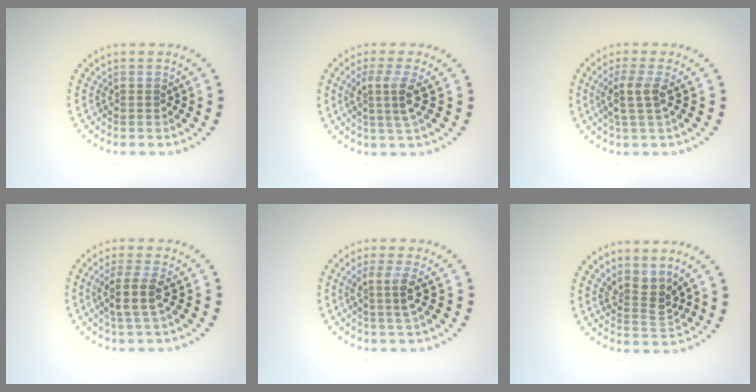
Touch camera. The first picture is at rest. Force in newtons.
{"total": 2.9, "press": 2.1, "slide": 2.0}
{"total": 2.5, "press": 2.0, "slide": 1.6}
{"total": 2.7, "press": 2.3, "slide": 1.5}
{"total": 2.4, "press": 1.9, "slide": 1.5}
{"total": 2.7, "press": 2.0, "slide": 1.9}